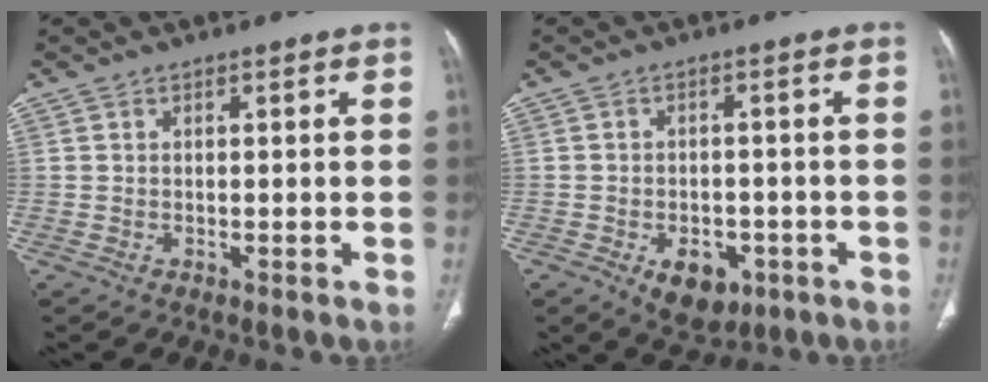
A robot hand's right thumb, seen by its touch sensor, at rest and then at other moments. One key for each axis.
{"total": 7.6, "fx": -3.3, "fy": 5.0, "fz": 4.6, "tx": -0.047, "ty": 0.012, "tz": -0.037}